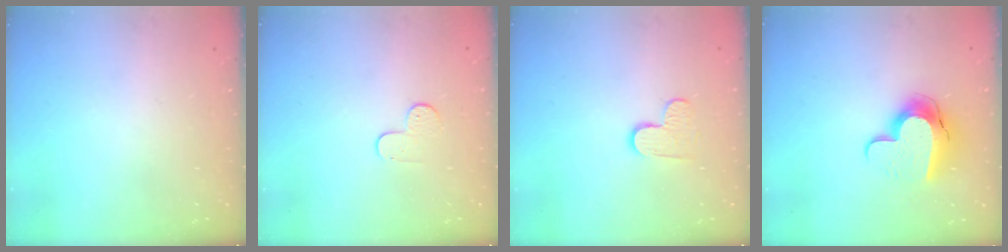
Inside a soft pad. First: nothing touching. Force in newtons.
{"total": 5.3, "press": 5.3, "slide": 0.5}
{"total": 4.9, "press": 4.8, "slide": 0.4}
{"total": 12.0, "press": 12.0, "slide": 0.9}